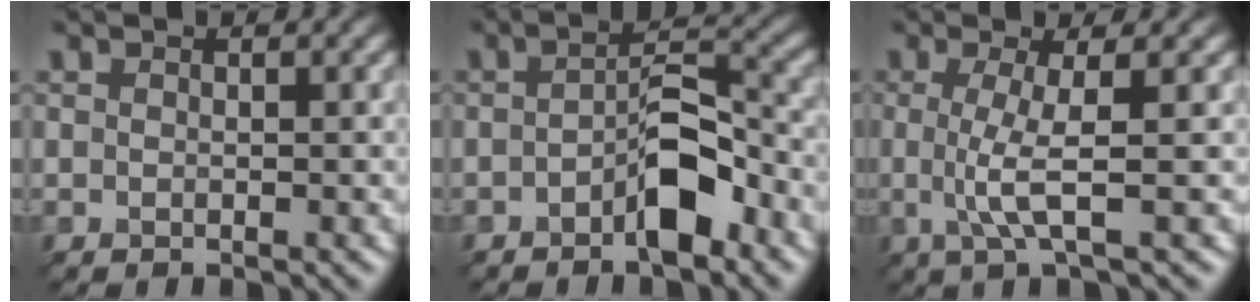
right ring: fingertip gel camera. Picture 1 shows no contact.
{"total": 3.8, "force": [-2.6, 0.7, 2.7], "torque": [-0.053, 0.017, -0.034]}
{"total": 2.8, "force": [0.0, 0.1, 2.8], "torque": [-0.066, 0.002, 0.008]}